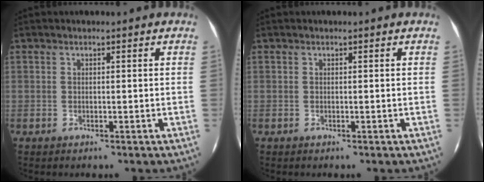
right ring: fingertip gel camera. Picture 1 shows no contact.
{"total": 0.0}